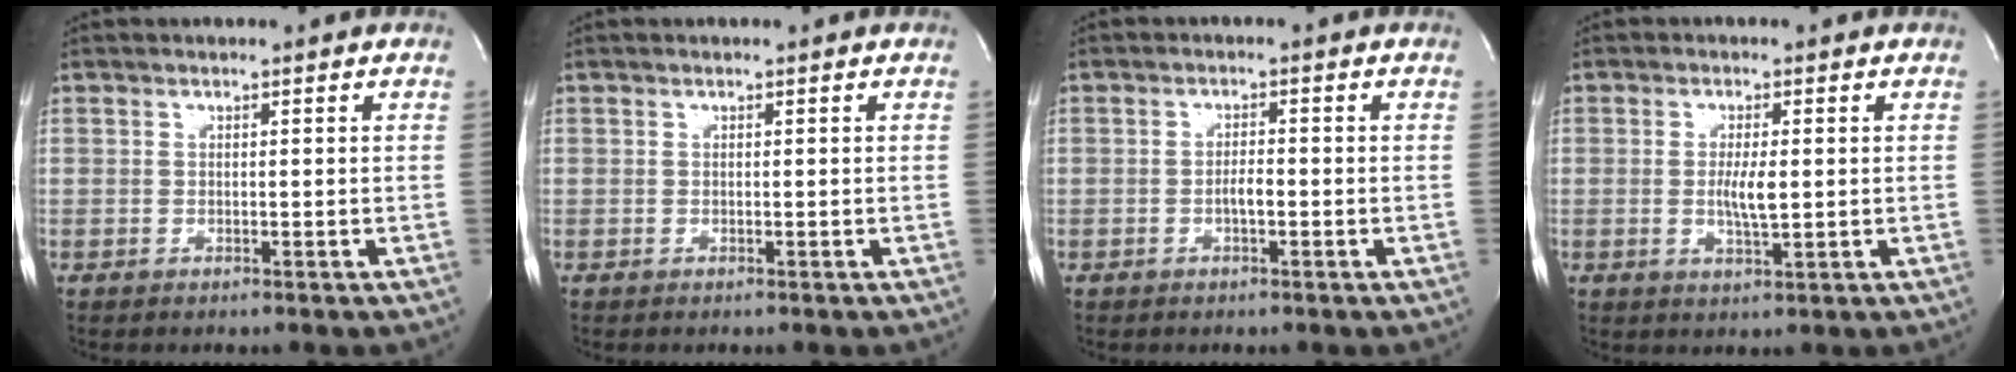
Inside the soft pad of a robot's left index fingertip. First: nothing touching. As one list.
[{"total": 0.0}, {"total": 1.8, "force": [-0.7, 0.4, 1.6], "torque": [-0.028, 0.002, -0.013]}, {"total": 3.8, "force": [-0.1, 0.7, 3.7], "torque": [-0.072, -0.006, 0.000]}]